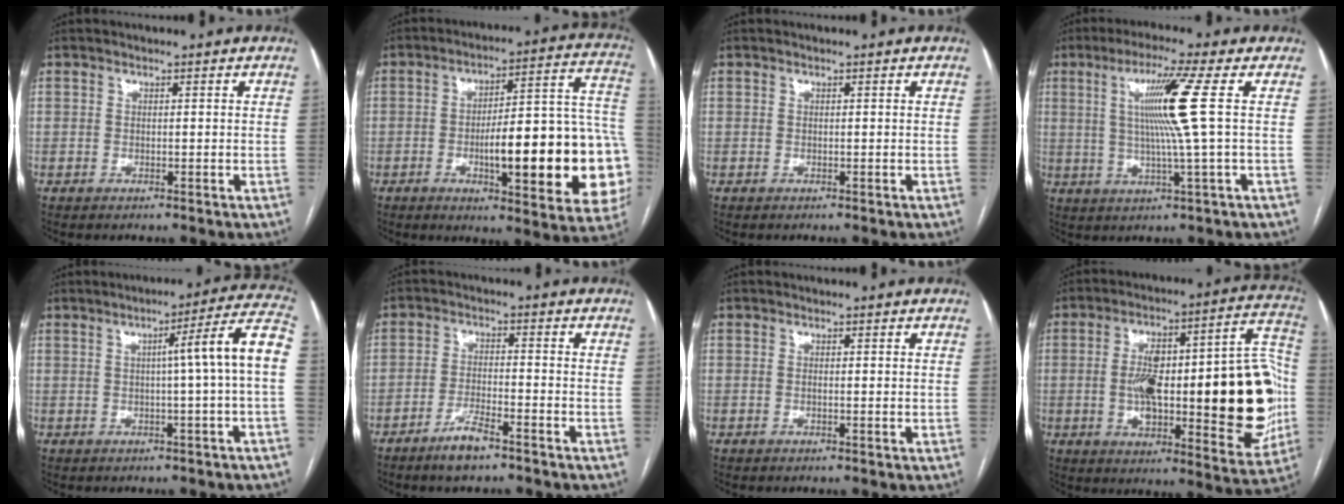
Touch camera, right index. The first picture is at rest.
{"total": 24.5, "force": [-5.0, 4.9, 23.5], "torque": [-0.239, 0.025, -0.057]}
{"total": 0.0}
{"total": 9.7, "force": [1.8, -2.2, 9.2], "torque": [-0.168, 0.003, 0.041]}
{"total": 9.2, "force": [-0.1, -1.4, 9.1], "torque": [-0.116, 0.020, -0.003]}
{"total": 5.1, "force": [-3.7, 0.7, 3.4], "torque": [-0.067, -0.004, -0.068]}
{"total": 1.1, "force": [0.0, 0.3, 1.0], "torque": [-0.017, -0.002, 0.002]}
{"total": 30.5, "force": [-2.0, 8.8, 29.2], "torque": [-0.346, 0.031, -0.016]}